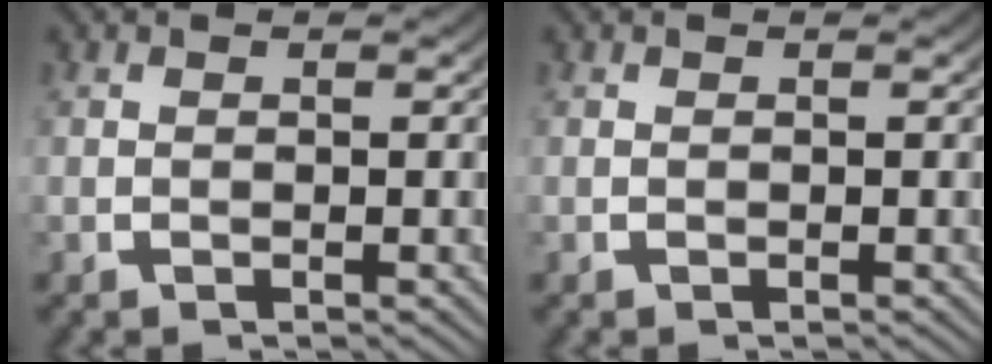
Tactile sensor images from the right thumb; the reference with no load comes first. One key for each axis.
{"total": 0.0}